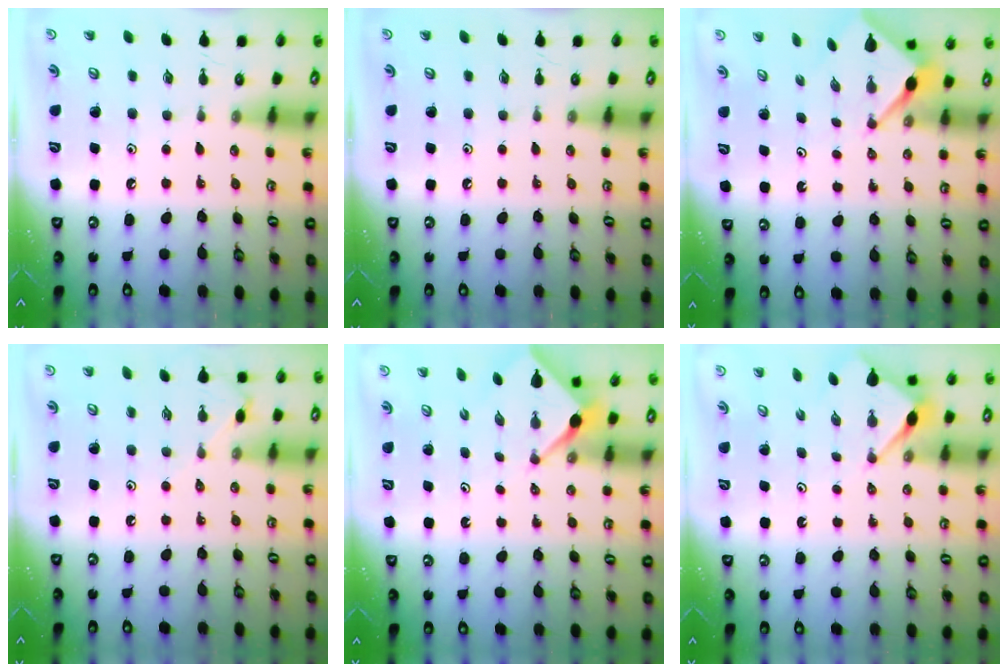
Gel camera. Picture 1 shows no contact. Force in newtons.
{"total": 0.0}
{"total": 3.1, "press": 3.1, "slide": 0.2}
{"total": 5.2, "press": 5.1, "slide": 0.9}
{"total": 2.3, "press": 2.3, "slide": 0.2}
{"total": 3.2, "press": 3.2, "slide": 0.4}